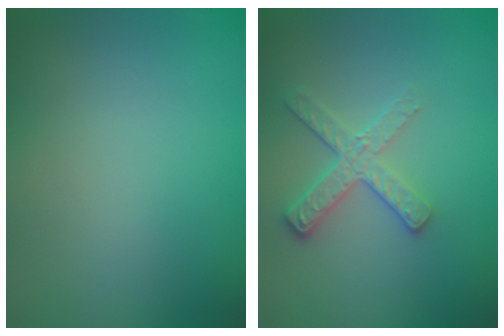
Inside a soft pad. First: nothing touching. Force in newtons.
{"total": 2.8, "press": 2.5, "slide": 1.3}